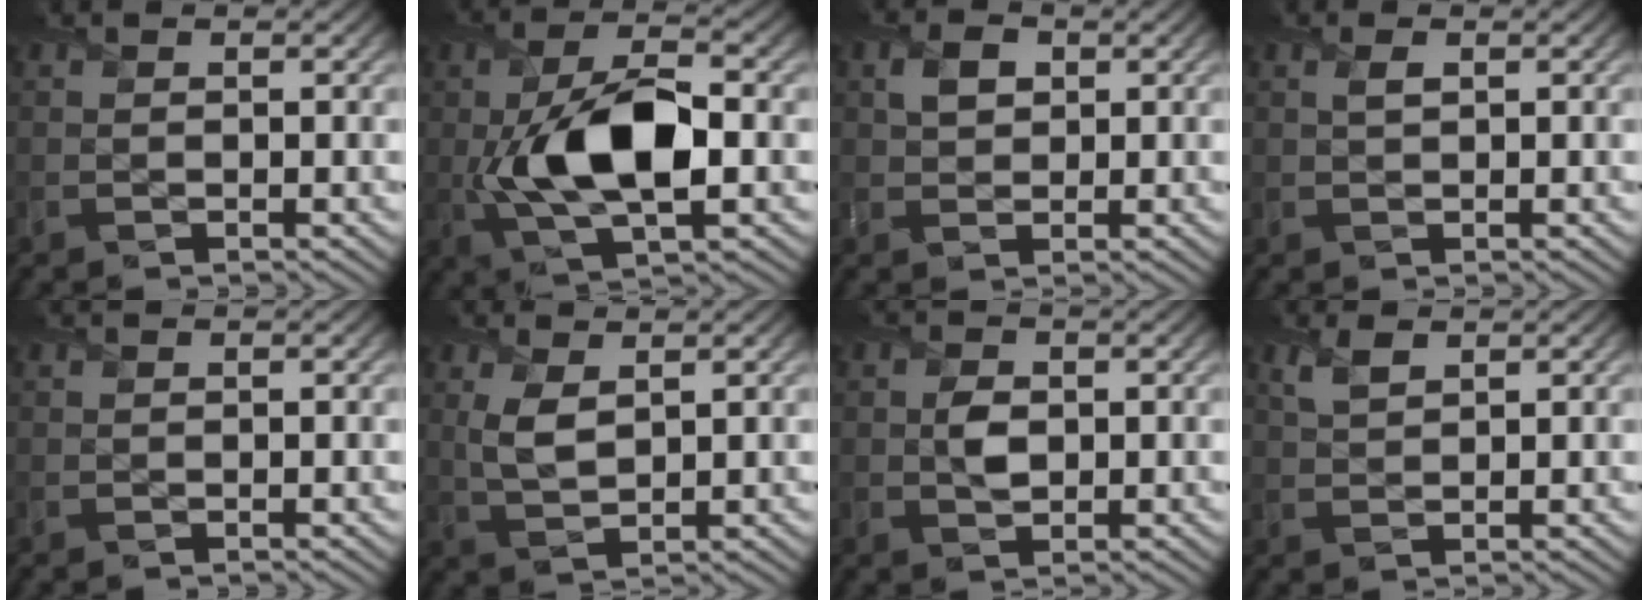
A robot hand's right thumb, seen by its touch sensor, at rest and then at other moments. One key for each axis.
{"total": 11.4, "fx": -1.2, "fy": 5.2, "fz": 10.1, "tx": -0.191, "ty": 0.003, "tz": -0.021}
{"total": 2.6, "fx": 1.0, "fy": 2.0, "fz": 1.3, "tx": -0.031, "ty": 0.001, "tz": 0.018}
{"total": 1.2, "fx": 0.6, "fy": 0.5, "fz": 1.0, "tx": -0.022, "ty": 0.000, "tz": 0.011}
{"total": 0.0}
{"total": 4.1, "fx": 1.6, "fy": 1.9, "fz": 3.3, "tx": -0.085, "ty": -0.002, "tz": 0.035}
{"total": 2.6, "fx": 0.3, "fy": 1.7, "fz": 1.9, "tx": -0.043, "ty": -0.002, "tz": 0.004}
{"total": 2.3, "fx": 1.5, "fy": 1.0, "fz": 1.3, "tx": -0.037, "ty": 0.000, "tz": 0.035}